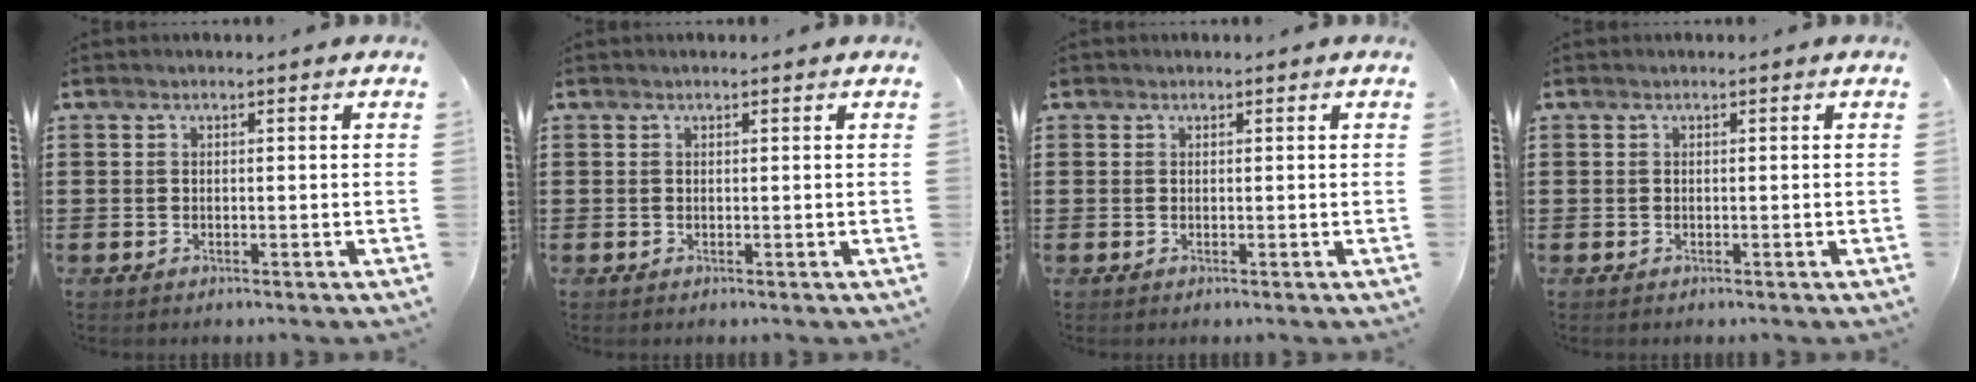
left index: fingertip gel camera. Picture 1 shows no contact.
{"total": 0.0}
{"total": 0.5, "force": [0.2, 0.4, 0.1], "torque": [-0.004, 0.003, 0.004]}
{"total": 0.0}